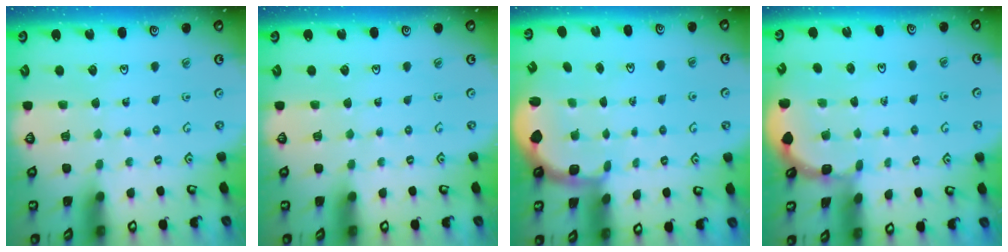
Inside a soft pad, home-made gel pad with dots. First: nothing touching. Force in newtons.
{"total": 0.0}
{"total": 2.4, "press": 1.1, "slide": 2.2}
{"total": 1.5, "press": 1.5, "slide": 0.1}